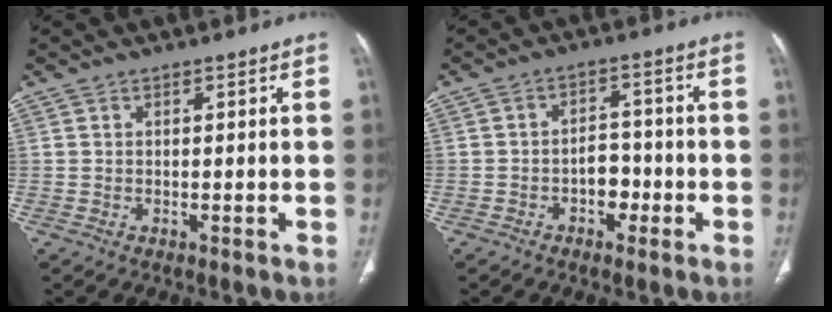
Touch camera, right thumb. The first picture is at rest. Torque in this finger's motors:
{"motor_torque": [3.15, 1.86, 1.48, -1.29, 0.75]}